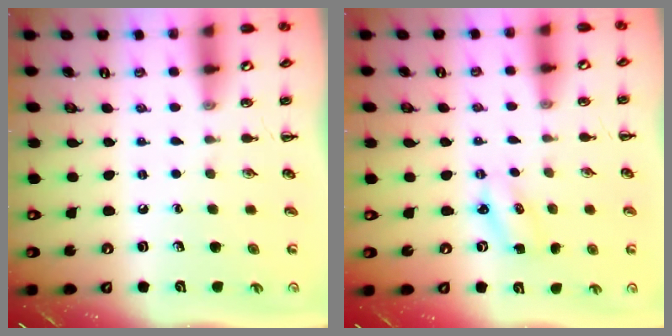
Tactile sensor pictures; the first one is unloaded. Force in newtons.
{"total": 2.3, "press": 2.2, "slide": 0.7}